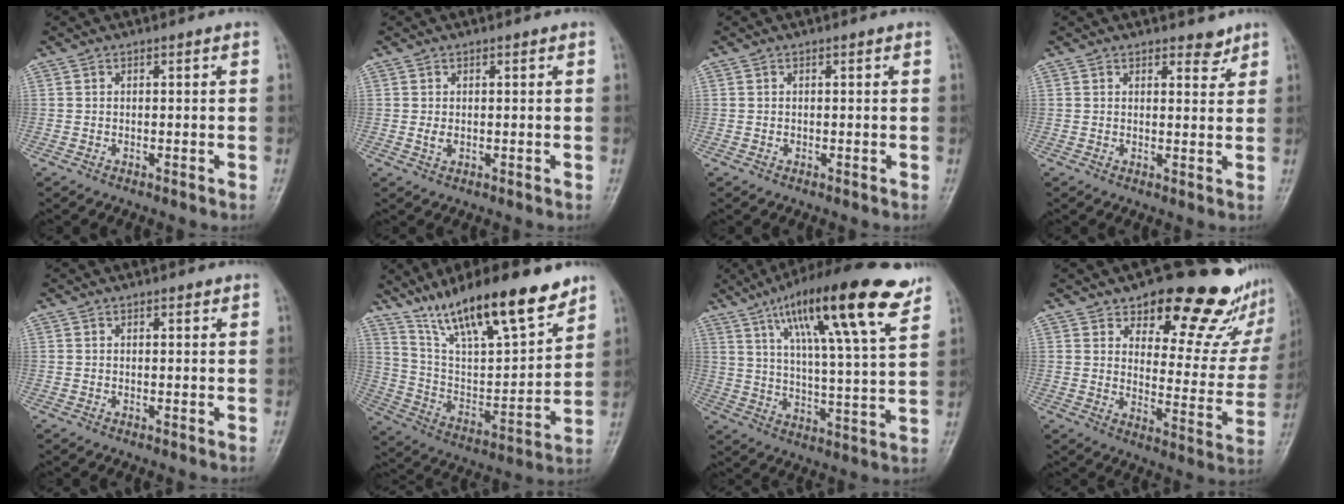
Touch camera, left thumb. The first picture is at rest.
{"total": 1.9, "force": [0.4, 1.1, 1.5], "torque": [-0.022, -0.004, 0.010]}
{"total": 0.5, "force": [0.2, 0.4, 0.4], "torque": [-0.002, 0.001, 0.003]}
{"total": 3.0, "force": [2.3, 1.4, 1.2], "torque": [0.000, -0.016, 0.032]}
{"total": 0.8, "force": [0.5, 0.3, 0.5], "torque": [-0.008, -0.003, 0.007]}
{"total": 22.5, "force": [16.0, 5.8, 14.8], "torque": [-0.219, -0.061, 0.282]}
{"total": 22.3, "force": [13.1, 4.3, 17.5], "torque": [-0.265, -0.033, 0.208]}
{"total": 21.7, "force": [15.9, 9.0, 11.8], "torque": [-0.097, -0.103, 0.203]}